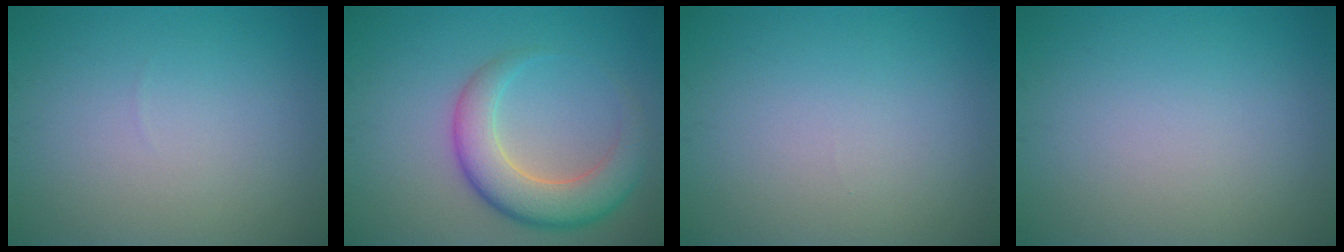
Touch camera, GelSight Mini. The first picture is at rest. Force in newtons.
{"total": 6.0, "press": 6.0, "slide": 0.2}
{"total": 0.0}
{"total": 0.0}